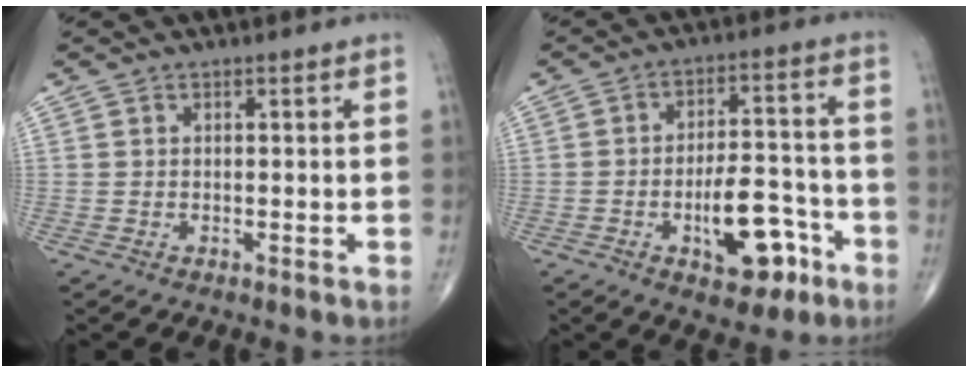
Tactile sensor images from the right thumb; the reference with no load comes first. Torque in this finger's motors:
{"motor_torque": [2.41, 2.15, 0.75, -0.99, 0.22]}